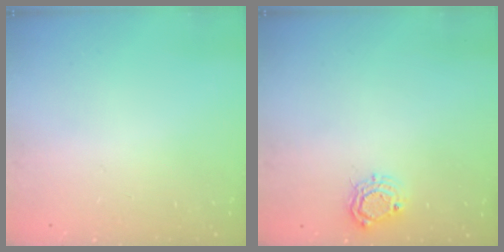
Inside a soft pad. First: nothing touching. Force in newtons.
{"total": 6.6, "press": 6.6, "slide": 0.5}